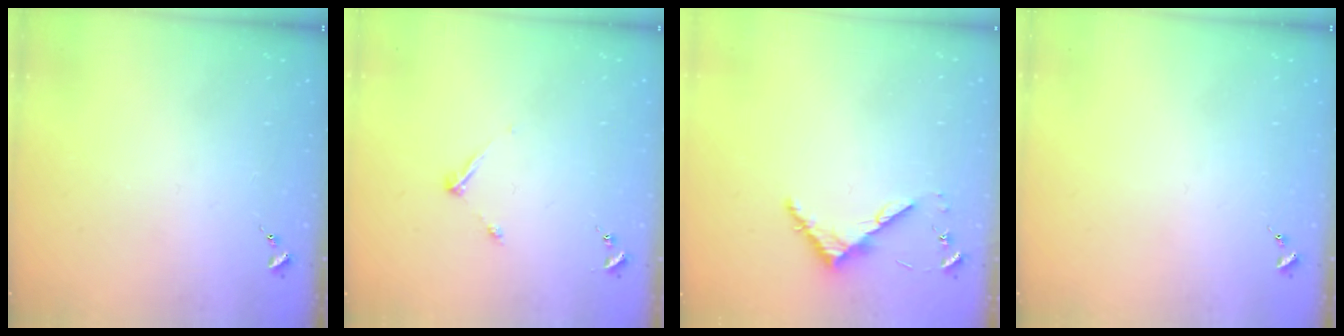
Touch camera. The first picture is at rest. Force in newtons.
{"total": 4.8, "press": 4.8, "slide": 0.6}
{"total": 4.6, "press": 4.6, "slide": 0.4}
{"total": 0.0}